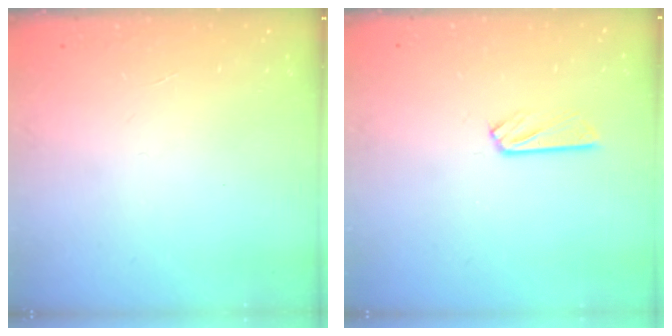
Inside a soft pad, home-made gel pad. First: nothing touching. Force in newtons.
{"total": 4.3, "press": 4.2, "slide": 0.5}